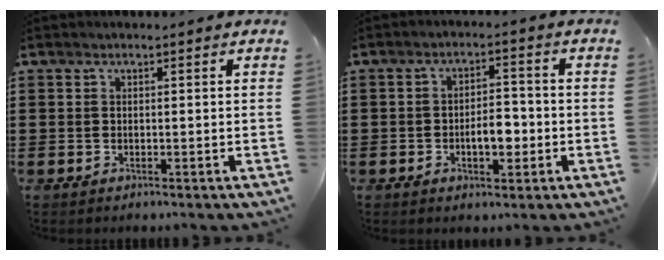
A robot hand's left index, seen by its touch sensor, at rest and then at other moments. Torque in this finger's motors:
{"motor_torque": [0.56, 0.44, 0.11, 0.09]}